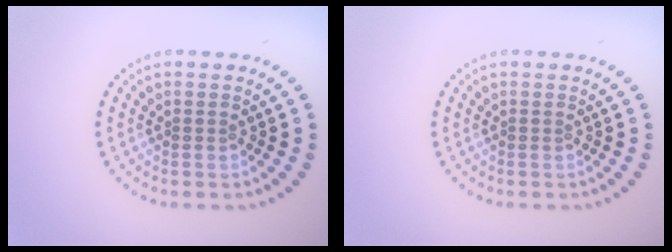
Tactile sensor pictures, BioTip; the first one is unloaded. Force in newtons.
{"total": 0.0}